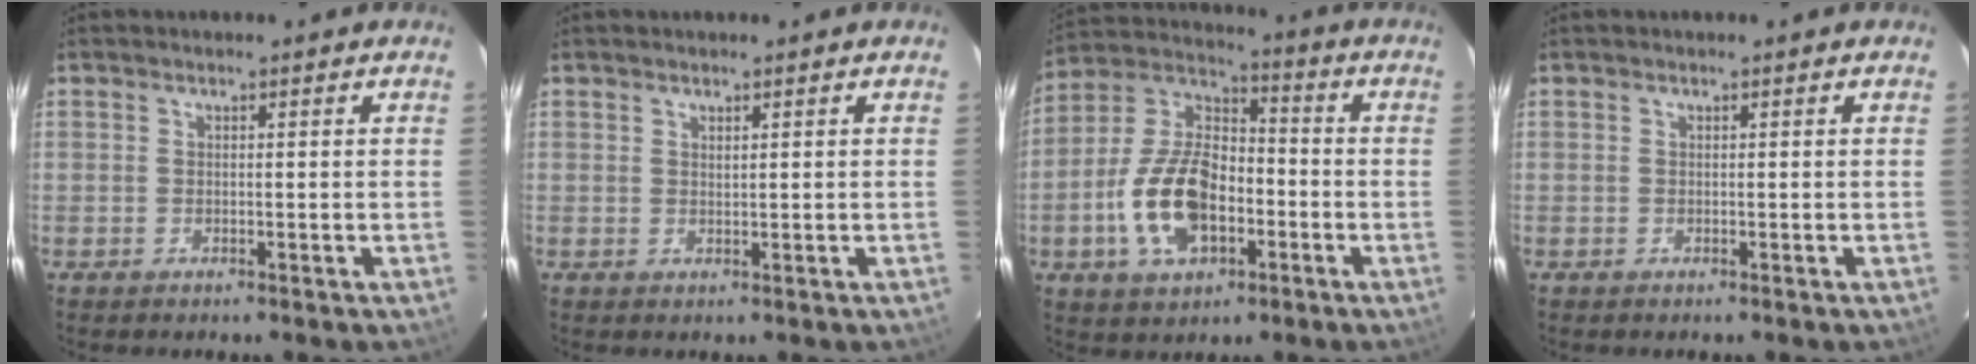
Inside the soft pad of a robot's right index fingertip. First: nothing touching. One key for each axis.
{"total": 0.7, "fx": 0.6, "fy": 0.2, "fz": 0.4, "tx": -0.006, "ty": 0.001, "tz": 0.011}
{"total": 16.0, "fx": -5.1, "fy": 9.4, "fz": 12.0, "tx": -0.248, "ty": 0.016, "tz": -0.086}
{"total": 0.0}